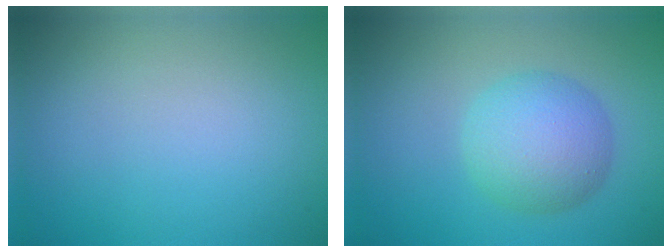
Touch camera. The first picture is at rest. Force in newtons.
{"total": 5.4, "press": 5.4, "slide": 0.1}